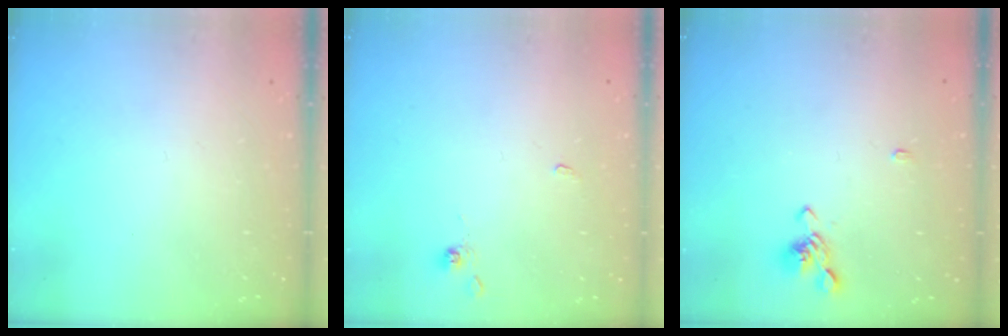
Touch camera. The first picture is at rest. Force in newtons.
{"total": 0.0}
{"total": 1.1, "press": 0.7, "slide": 0.9}